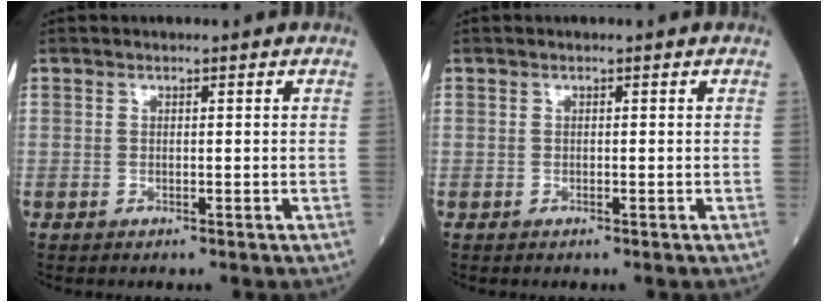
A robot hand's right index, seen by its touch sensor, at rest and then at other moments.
{"total": 0.0}